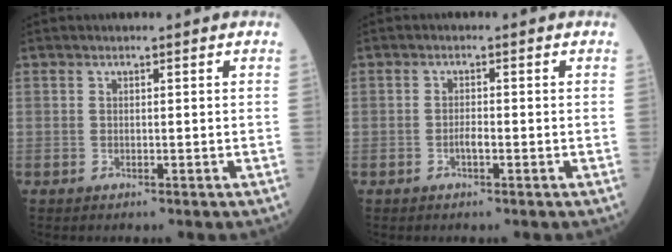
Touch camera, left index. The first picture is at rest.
{"total": 1.5, "force": [-1.1, 0.3, 1.0], "torque": [-0.020, -0.003, -0.020]}